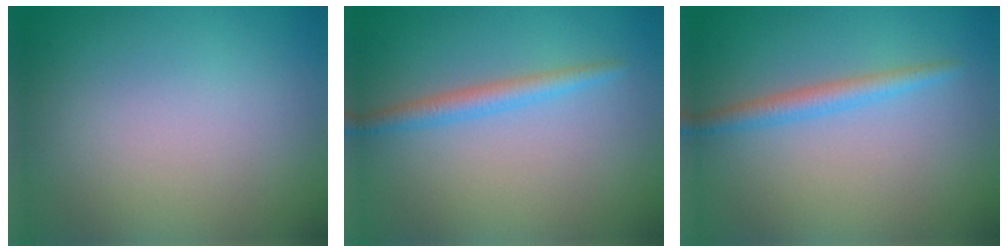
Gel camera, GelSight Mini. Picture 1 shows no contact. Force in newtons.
{"total": 2.1, "press": 2.0, "slide": 0.2}
{"total": 2.1, "press": 2.0, "slide": 0.2}